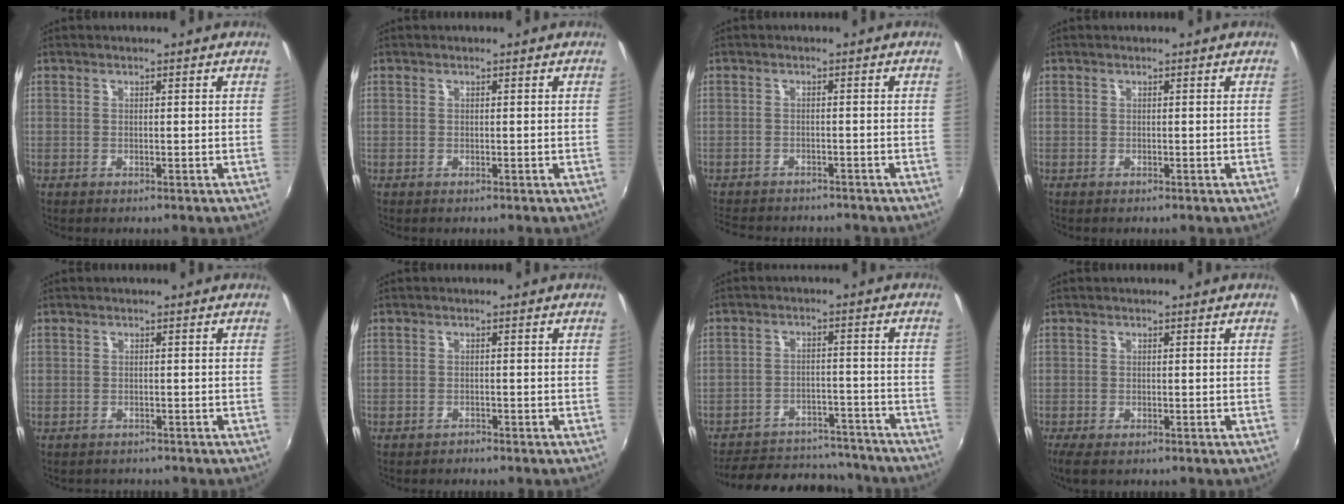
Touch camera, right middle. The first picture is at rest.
{"total": 0.0}
{"total": 8.5, "force": [-7.7, 2.4, 2.7], "torque": [-0.071, -0.015, -0.117]}
{"total": 0.0}
{"total": 1.2, "force": [-0.8, 0.8, -0.2], "torque": [0.000, 0.003, -0.012]}
{"total": 0.9, "force": [-0.9, 0.2, -0.1], "torque": [0.000, 0.000, -0.015]}
{"total": 19.0, "force": [-16.6, 6.6, 6.3], "torque": [-0.136, 0.027, -0.208]}
{"total": 2.9, "force": [-1.9, 0.8, 2.1], "torque": [-0.041, -0.013, -0.030]}